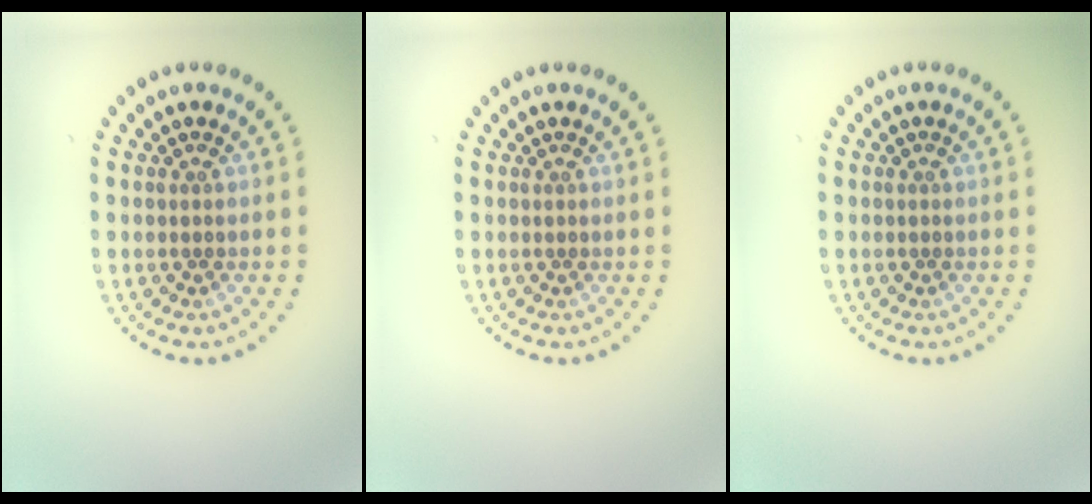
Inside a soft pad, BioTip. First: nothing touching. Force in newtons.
{"total": 0.0}
{"total": 0.0}